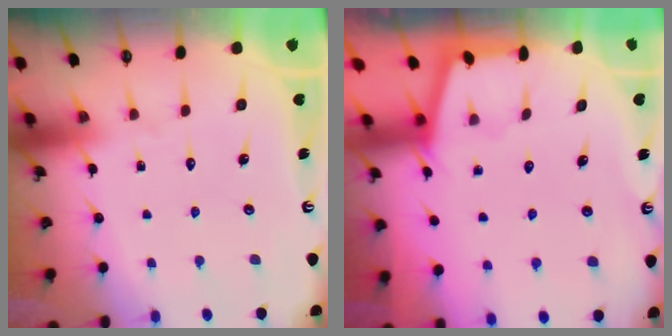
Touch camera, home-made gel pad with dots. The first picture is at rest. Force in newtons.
{"total": 1.7, "press": 1.7, "slide": 0.4}